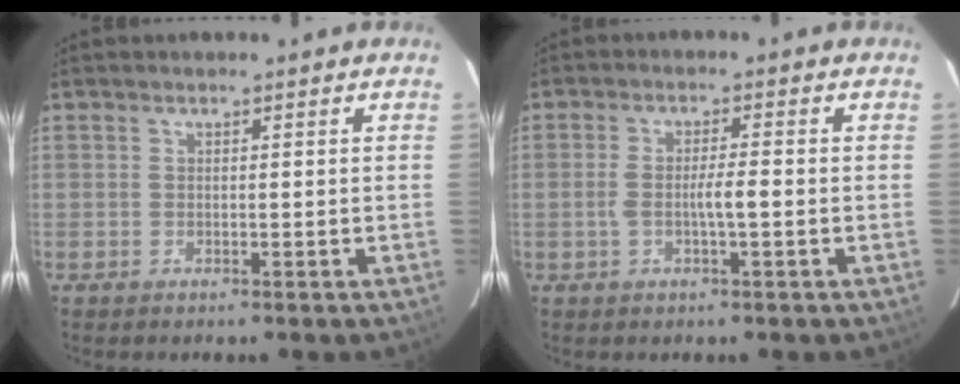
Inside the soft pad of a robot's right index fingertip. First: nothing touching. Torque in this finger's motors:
{"motor_torque": [0.67, -0.10, 0.17, 0.08]}